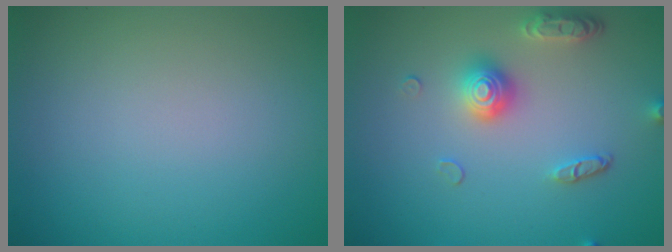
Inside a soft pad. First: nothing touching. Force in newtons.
{"total": 3.6, "press": 3.0, "slide": 2.0}